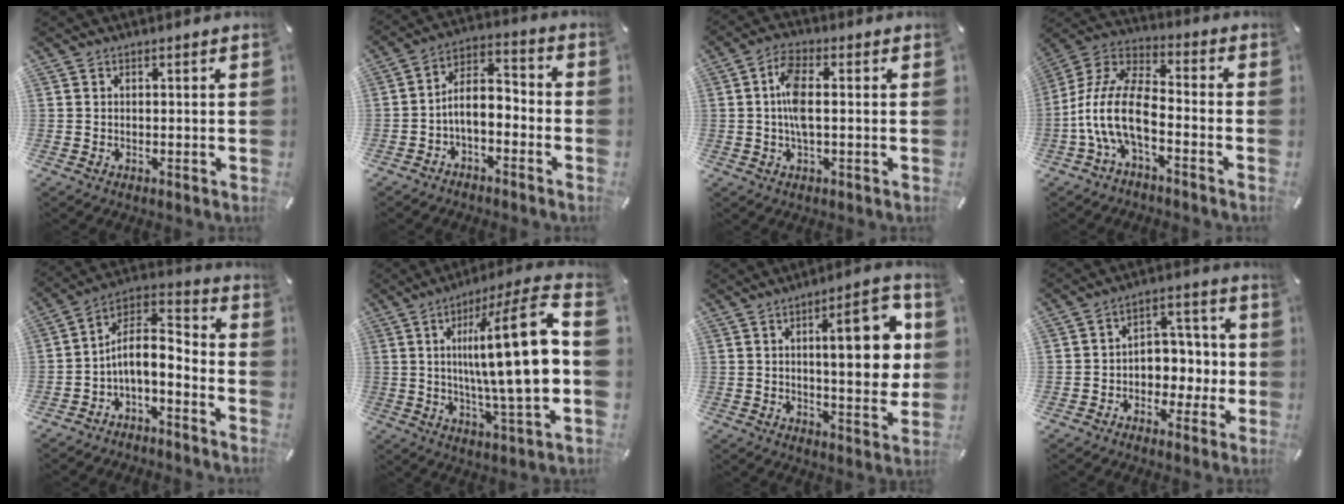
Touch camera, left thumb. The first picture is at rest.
{"total": 7.0, "force": [-3.2, 4.2, 4.6], "torque": [-0.087, 0.008, -0.061]}
{"total": 7.2, "force": [0.0, 3.0, 6.5], "torque": [-0.139, 0.002, -0.003]}
{"total": 13.4, "force": [-6.1, 6.1, 10.2], "torque": [-0.224, 0.009, -0.114]}
{"total": 7.9, "force": [-2.5, 4.3, 6.1], "torque": [-0.117, -0.005, -0.050]}
{"total": 23.4, "force": [1.1, 4.5, 23.0], "torque": [-0.362, -0.007, 0.004]}
{"total": 16.3, "force": [3.3, 5.5, 15.0], "torque": [-0.194, -0.008, 0.044]}
{"total": 6.9, "force": [-1.5, 6.1, 2.9], "torque": [-0.034, 0.012, -0.028]}